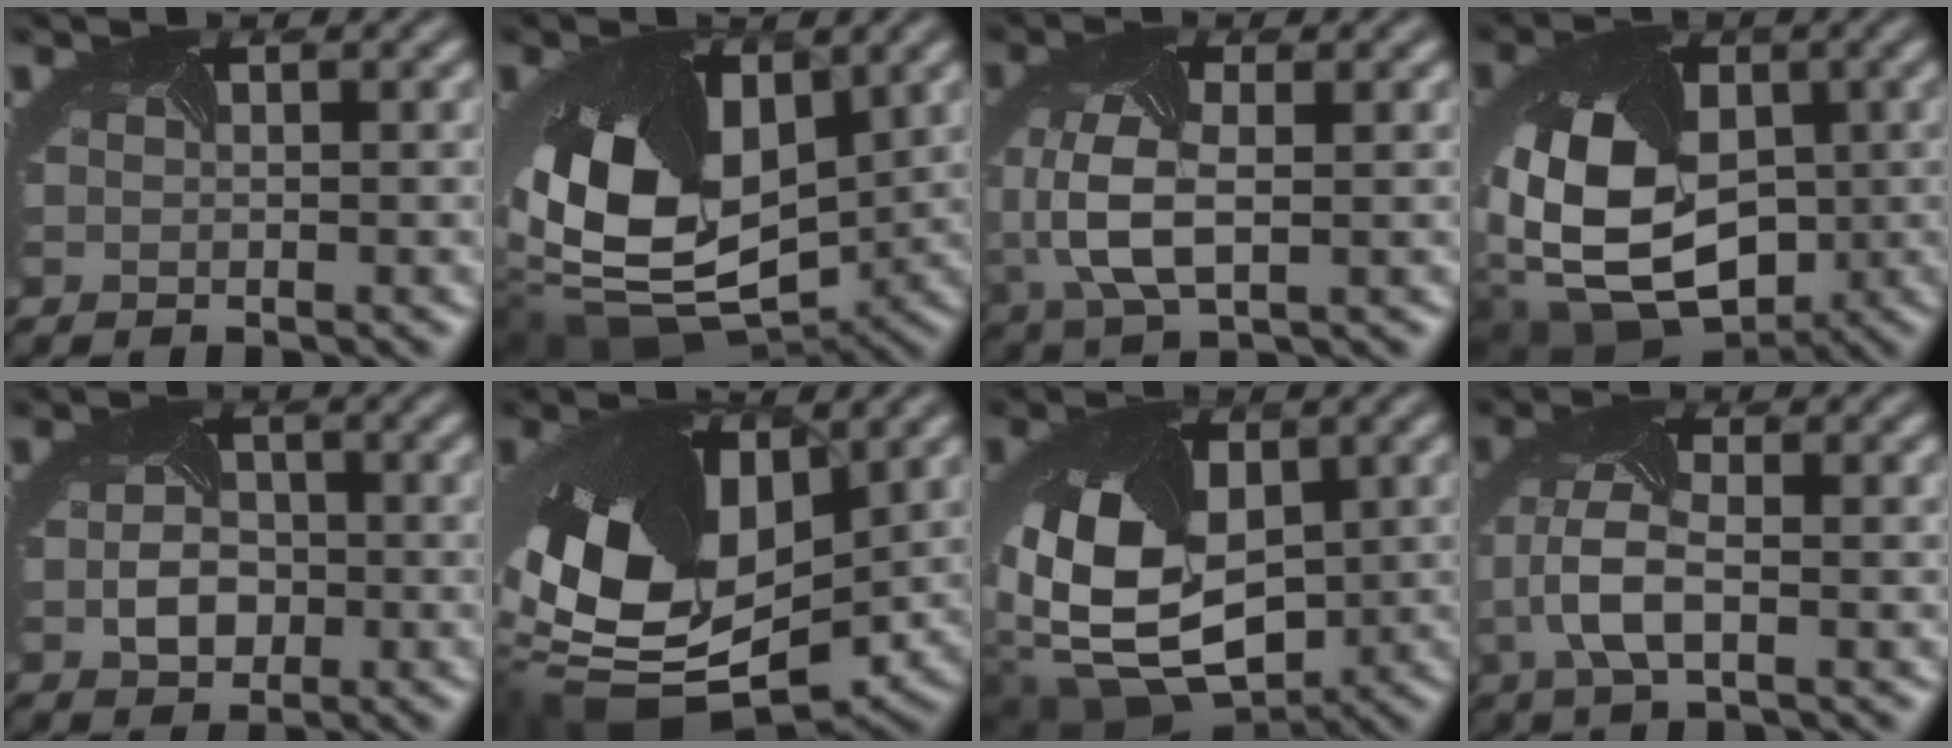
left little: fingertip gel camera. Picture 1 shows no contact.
{"total": 13.6, "force": [0.0, 8.9, 10.3], "torque": [-0.226, -0.033, 0.010]}
{"total": 5.3, "force": [-0.1, 3.0, 4.3], "torque": [-0.120, -0.001, -0.002]}
{"total": 13.5, "force": [-1.4, 9.8, 9.2], "torque": [-0.179, -0.019, -0.004]}
{"total": 2.8, "force": [-0.6, 2.3, 1.3], "torque": [-0.035, -0.003, -0.015]}
{"total": 14.9, "force": [-0.3, 9.6, 11.3], "torque": [-0.263, -0.038, 0.012]}
{"total": 12.9, "force": [-0.4, 9.0, 9.2], "torque": [-0.199, -0.033, 0.016]}
{"total": 4.2, "force": [-0.5, 2.1, 3.6], "torque": [-0.105, 0.005, -0.011]}